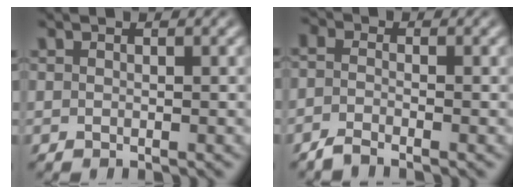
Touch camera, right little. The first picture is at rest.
{"total": 1.9, "force": [-1.6, 0.8, 0.5], "torque": [-0.017, -0.010, -0.031]}